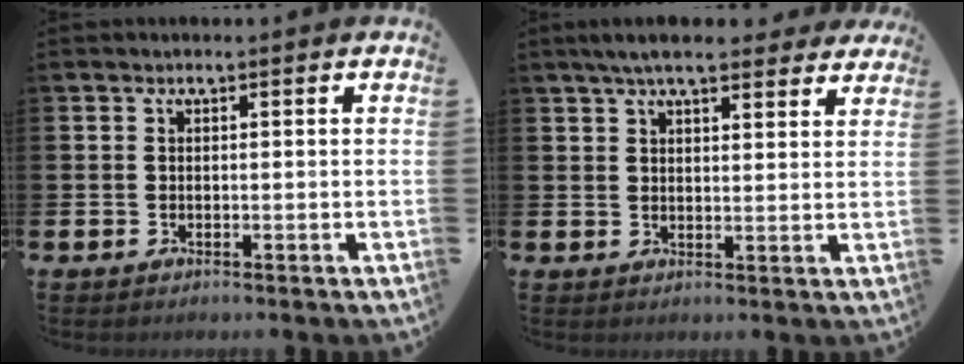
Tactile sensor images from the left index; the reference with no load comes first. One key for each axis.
{"total": 6.1, "fx": 5.4, "fy": 1.3, "fz": 2.6, "tx": -0.049, "ty": -0.015, "tz": 0.095}